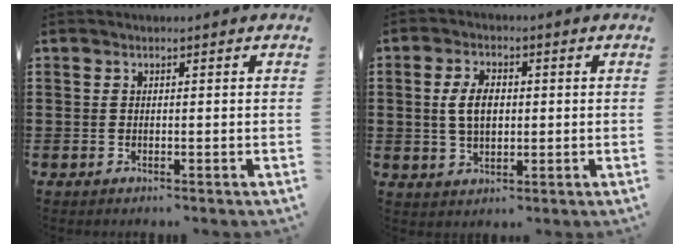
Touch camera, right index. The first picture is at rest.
{"total": 5.6, "force": [0.4, 3.1, 4.6], "torque": [-0.109, 0.006, 0.001]}